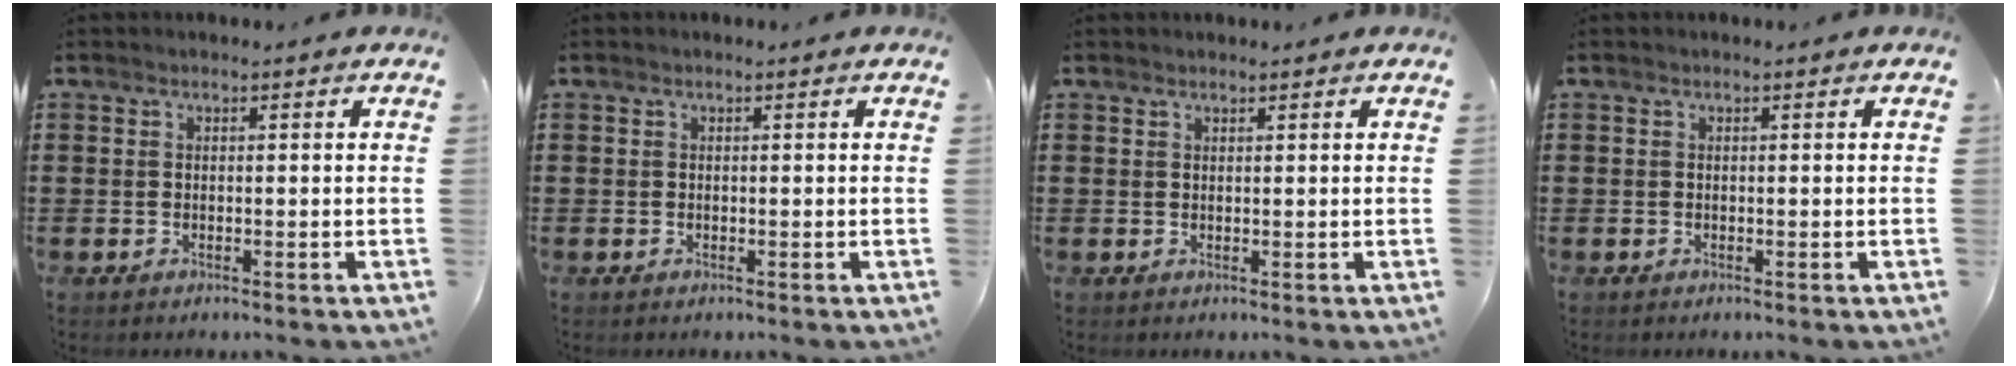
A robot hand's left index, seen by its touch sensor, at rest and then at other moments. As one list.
[{"total": 0.0}, {"total": 0.7, "force": [0.7, 0.1, 0.2], "torque": [-0.005, 0.000, 0.013]}, {"total": 0.0}]